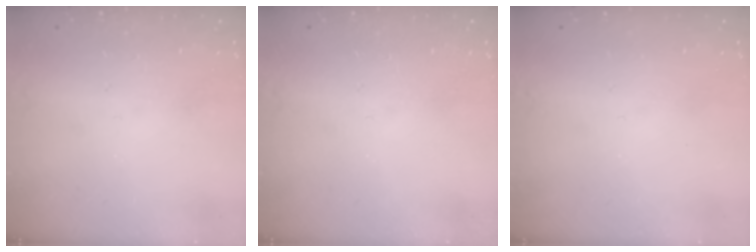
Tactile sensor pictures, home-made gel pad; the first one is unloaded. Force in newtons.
{"total": 0.0}
{"total": 0.0}